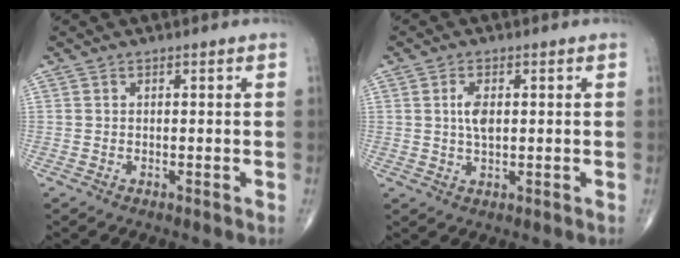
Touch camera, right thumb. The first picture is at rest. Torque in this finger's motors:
{"motor_torque": [0.58, 1.83, 0.68, 0.34, 0.02]}